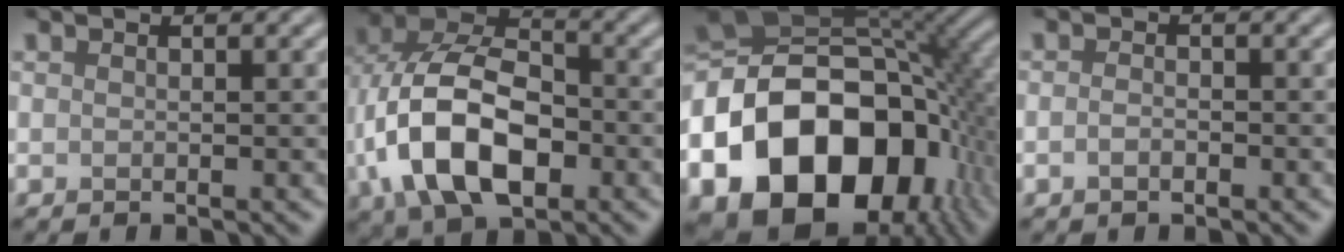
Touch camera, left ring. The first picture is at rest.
{"total": 11.8, "force": [-2.9, 7.1, 8.9], "torque": [-0.185, 0.000, -0.068]}
{"total": 21.0, "force": [-7.3, 14.7, 13.1], "torque": [-0.258, -0.018, -0.120]}
{"total": 1.1, "force": [-0.5, 0.5, 0.8], "torque": [-0.017, 0.000, -0.012]}